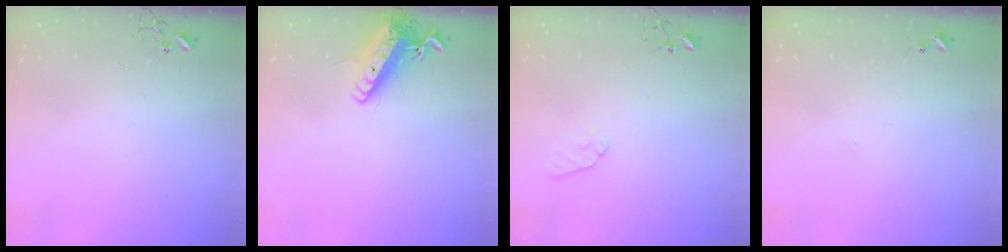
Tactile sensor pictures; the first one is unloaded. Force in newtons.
{"total": 14.5, "press": 14.2, "slide": 2.8}
{"total": 7.7, "press": 7.6, "slide": 0.9}
{"total": 4.5, "press": 4.4, "slide": 0.4}